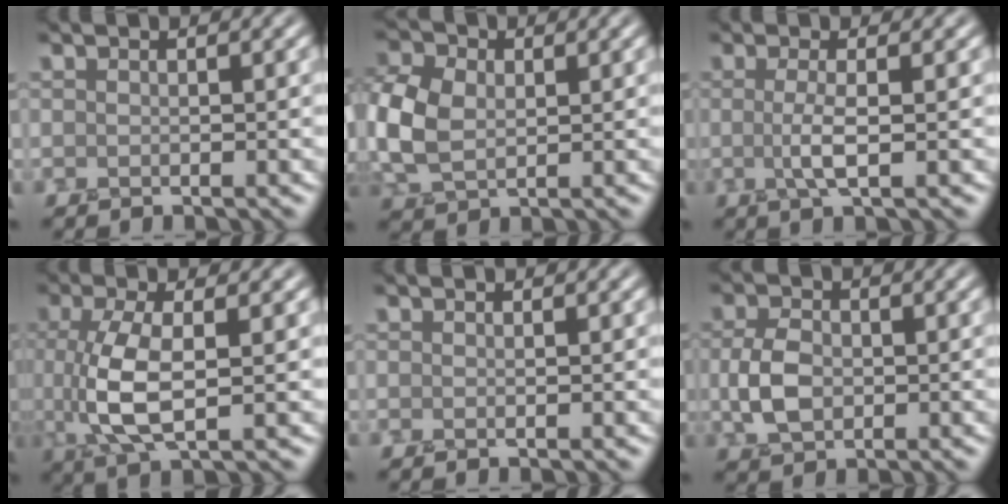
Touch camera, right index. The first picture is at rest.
{"total": 7.1, "force": [0.2, 5.1, 4.9], "torque": [-0.146, 0.001, -0.001]}
{"total": 2.5, "force": [-0.1, 0.6, 2.5], "torque": [-0.049, -0.003, -0.006]}
{"total": 5.8, "force": [-0.2, 2.2, 5.4], "torque": [-0.121, -0.005, -0.002]}
{"total": 0.0}
{"total": 3.8, "force": [-0.3, 2.7, 2.7], "torque": [-0.060, 0.000, -0.008]}